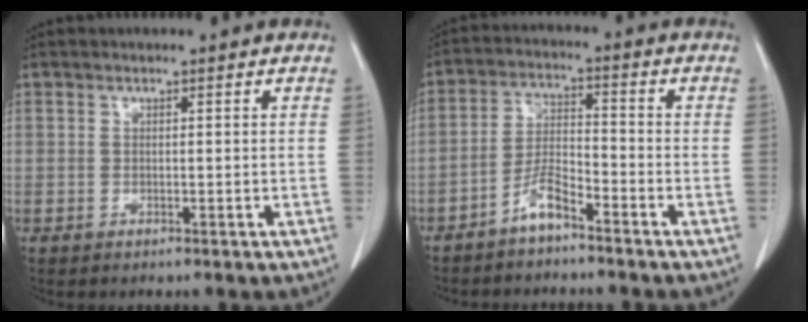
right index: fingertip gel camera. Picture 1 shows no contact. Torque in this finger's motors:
{"motor_torque": [0.59, -0.53, 0.18, 0.06]}